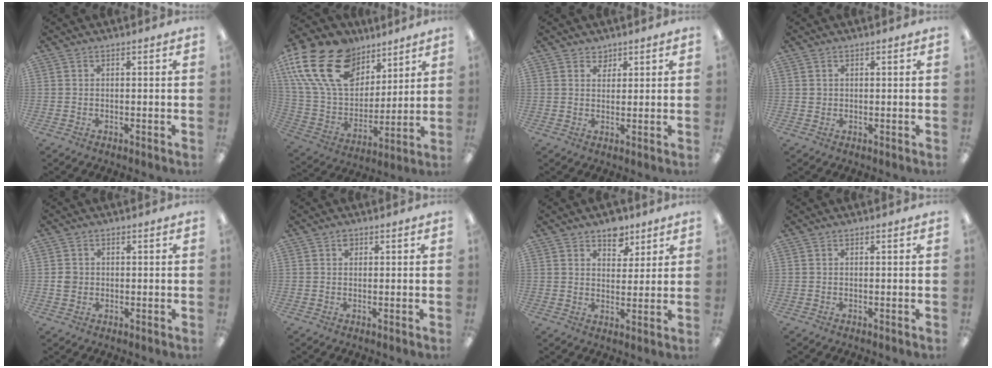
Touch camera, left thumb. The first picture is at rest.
{"total": 23.3, "force": [12.0, 15.2, 13.0], "torque": [-0.281, -0.045, 0.219]}
{"total": 2.9, "force": [2.1, 1.9, 0.2], "torque": [0.006, -0.008, 0.036]}
{"total": 1.0, "force": [0.3, 0.9, 0.1], "torque": [-0.003, 0.005, 0.005]}
{"total": 2.5, "force": [0.0, 2.3, 0.8], "torque": [-0.007, 0.003, -0.003]}
{"total": 1.3, "force": [0.7, 0.9, 0.7], "torque": [-0.007, -0.001, 0.010]}
{"total": 7.4, "force": [5.4, 4.5, 2.5], "torque": [-0.018, -0.025, 0.092]}
{"total": 0.0}